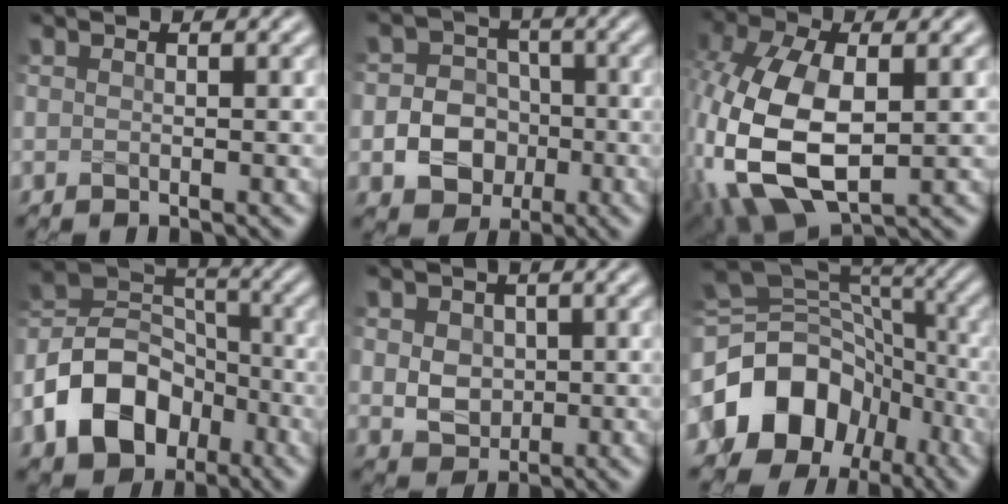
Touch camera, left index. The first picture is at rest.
{"total": 5.7, "force": [-1.4, 4.9, 2.4], "torque": [-0.016, -0.002, -0.045]}
{"total": 11.5, "force": [-0.9, 6.9, 9.1], "torque": [-0.227, -0.013, -0.010]}
{"total": 9.1, "force": [-4.2, 6.6, 4.7], "torque": [-0.084, 0.004, -0.092]}
{"total": 3.4, "force": [0.5, 2.8, 1.9], "torque": [-0.039, 0.002, 0.007]}
{"total": 13.1, "force": [-4.6, 10.3, 6.7], "torque": [-0.131, -0.009, -0.081]}